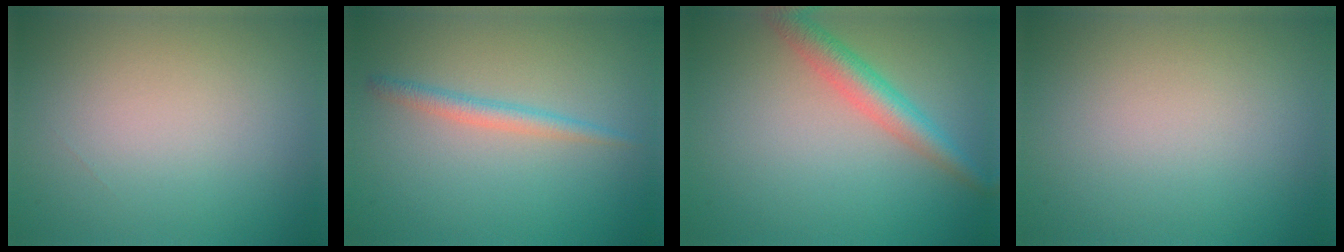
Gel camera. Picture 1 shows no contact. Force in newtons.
{"total": 1.8, "press": 1.8, "slide": 0.0}
{"total": 3.5, "press": 3.5, "slide": 0.1}
{"total": 0.0}